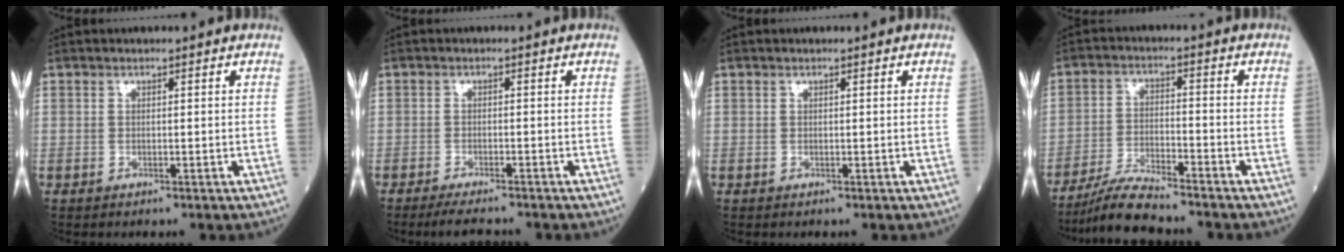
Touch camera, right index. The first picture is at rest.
{"total": 4.7, "force": [-4.2, 0.4, 2.0], "torque": [-0.032, -0.013, -0.070]}
{"total": 0.0}
{"total": 7.3, "force": [-6.8, 0.0, 2.7], "torque": [-0.053, -0.017, -0.128]}